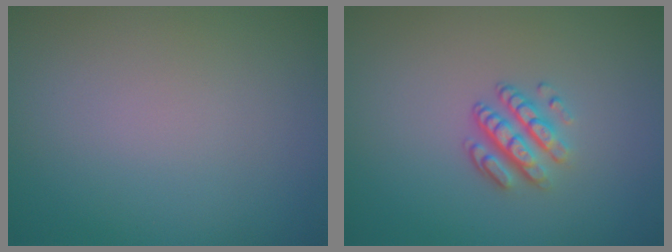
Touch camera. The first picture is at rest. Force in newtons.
{"total": 3.4, "press": 2.4, "slide": 2.4}